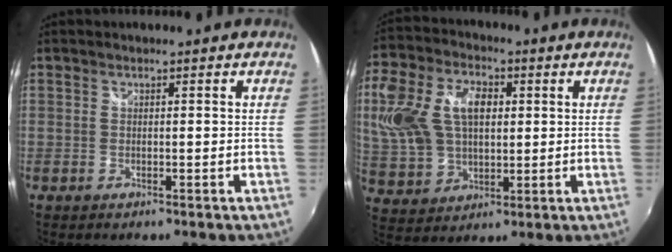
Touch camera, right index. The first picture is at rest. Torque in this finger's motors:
{"motor_torque": [1.60, 0.54, 0.50, 0.14]}